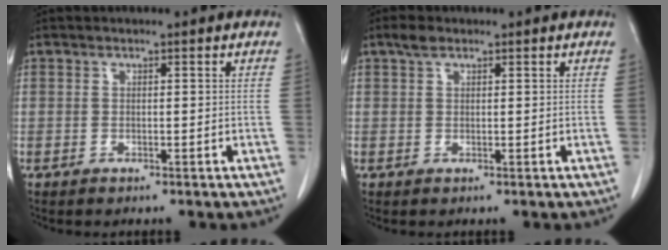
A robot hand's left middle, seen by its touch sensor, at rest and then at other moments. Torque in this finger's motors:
{"motor_torque": [0.19, -0.04, -0.26, -0.03]}